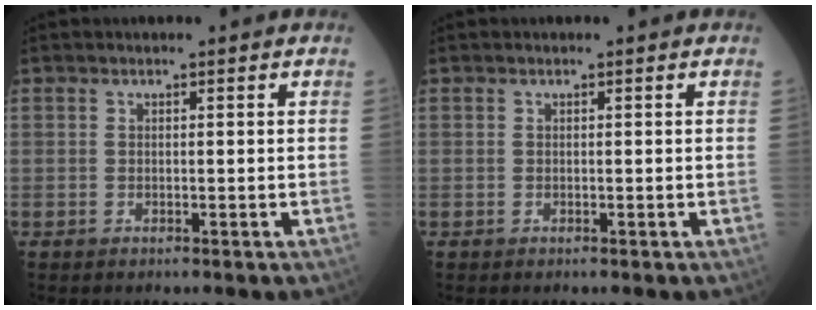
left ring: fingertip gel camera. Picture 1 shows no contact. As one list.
[{"total": 0.0}]